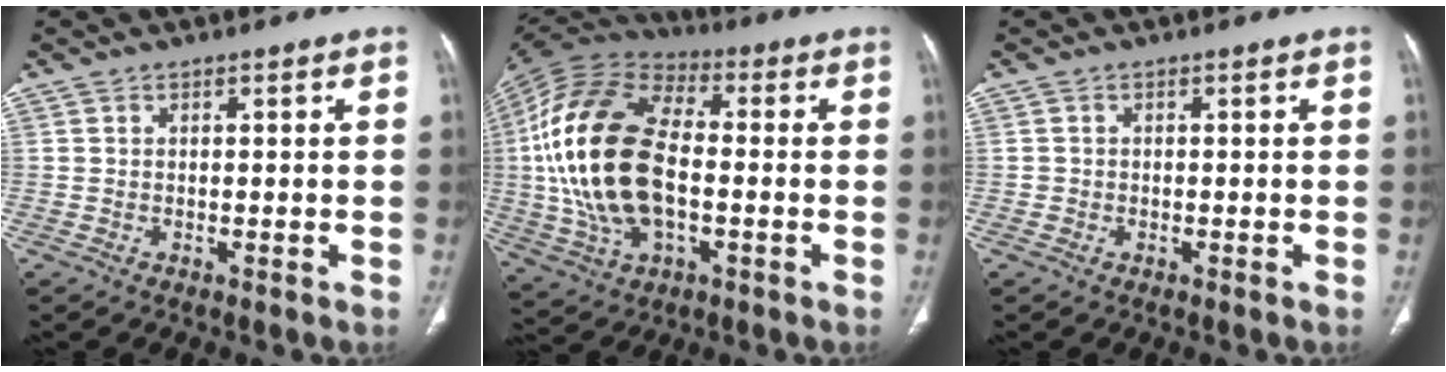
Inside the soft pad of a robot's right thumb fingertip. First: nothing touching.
{"total": 23.9, "force": [-0.9, 13.5, 19.7], "torque": [-0.403, 0.012, -0.017]}
{"total": 0.6, "force": [-0.1, 0.6, 0.0], "torque": [0.002, 0.005, -0.003]}